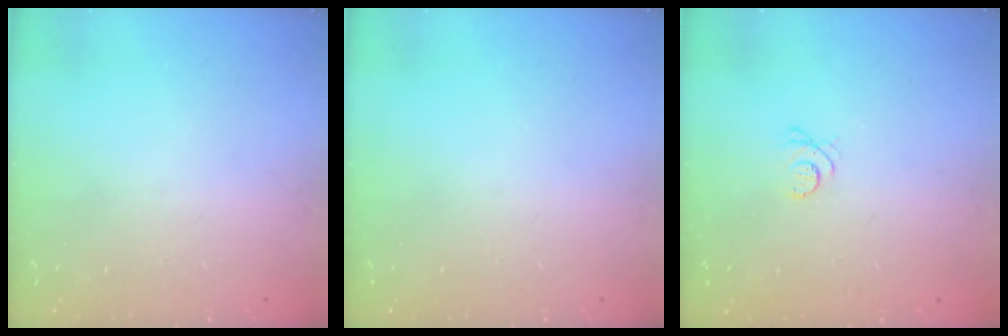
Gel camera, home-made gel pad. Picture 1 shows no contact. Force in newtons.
{"total": 0.0}
{"total": 3.3, "press": 3.2, "slide": 0.5}